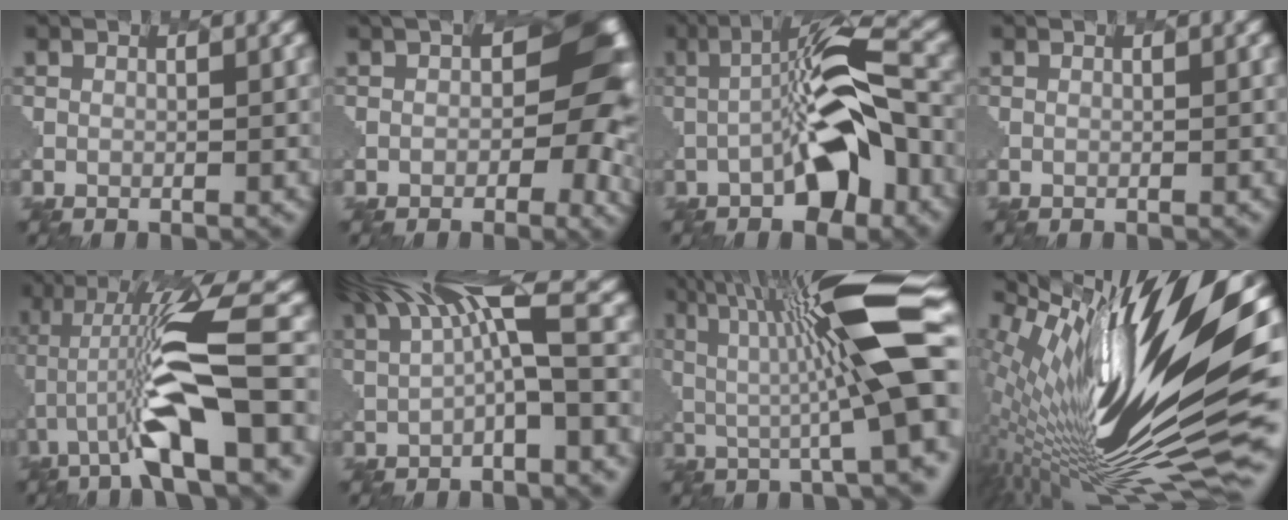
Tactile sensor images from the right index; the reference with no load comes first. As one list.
[{"total": 4.6, "force": [0.8, 3.2, 3.2], "torque": [-0.052, 0.012, -0.022]}, {"total": 8.1, "force": [-2.5, 2.3, 7.4], "torque": [-0.150, 0.012, -0.070]}, {"total": 0.0}, {"total": 7.3, "force": [-1.9, 1.0, 7.0], "torque": [-0.171, 0.026, -0.061]}, {"total": 8.7, "force": [4.3, 2.0, 7.3], "torque": [-0.138, 0.026, 0.053]}, {"total": 10.7, "force": [2.3, 0.8, 10.4], "torque": [-0.182, 0.022, 0.010]}, {"total": 14.0, "force": [3.0, 3.0, 13.3], "torque": [-0.286, -0.013, 0.035]}]